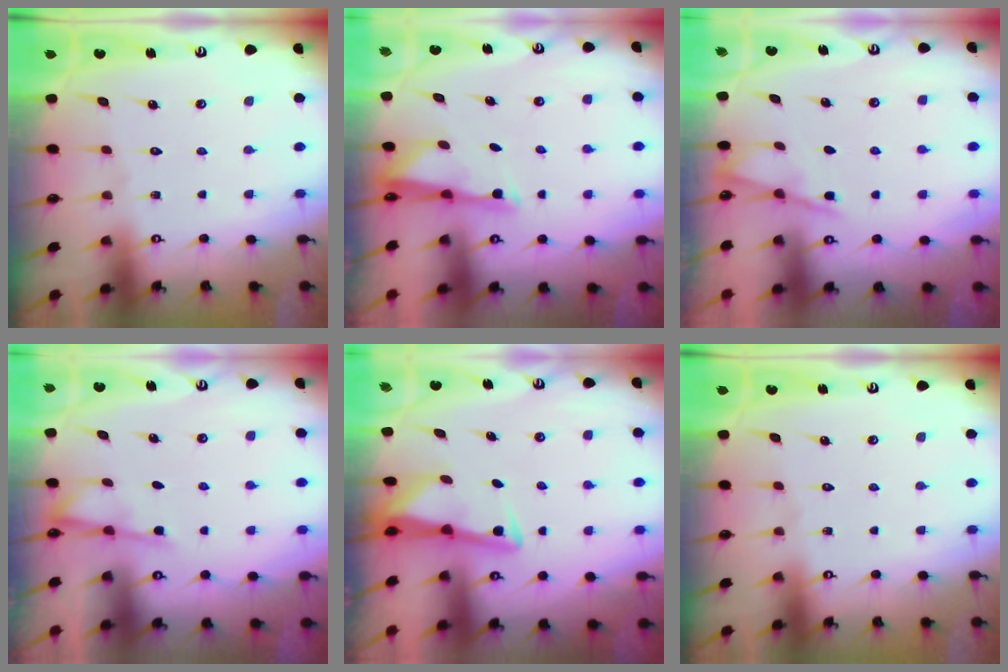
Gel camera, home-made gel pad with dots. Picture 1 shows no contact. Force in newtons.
{"total": 2.9, "press": 2.9, "slide": 0.5}
{"total": 4.6, "press": 4.6, "slide": 0.5}
{"total": 2.9, "press": 2.9, "slide": 0.5}
{"total": 3.0, "press": 2.9, "slide": 0.4}
{"total": 0.0}